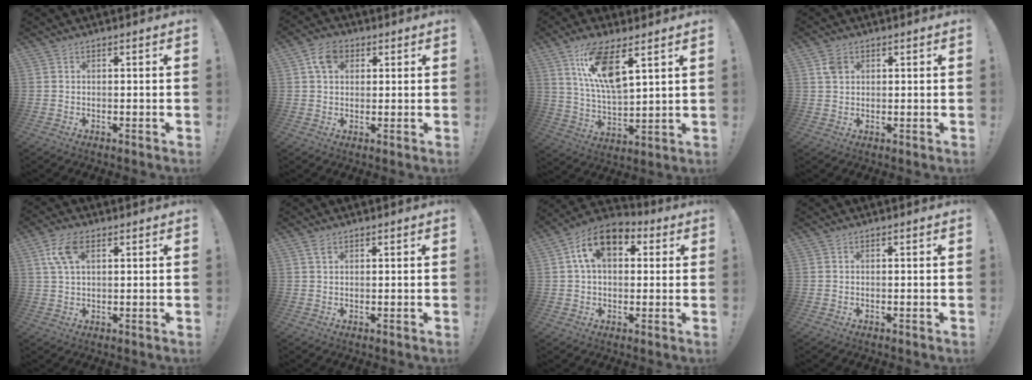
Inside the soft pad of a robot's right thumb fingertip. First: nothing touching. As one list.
[{"total": 7.1, "force": [2.8, 5.1, 4.1], "torque": [-0.065, 0.005, 0.053]}, {"total": 13.8, "force": [7.8, 4.3, 10.6], "torque": [-0.202, -0.031, 0.132]}, {"total": 3.2, "force": [1.5, 2.2, 1.7], "torque": [-0.025, -0.002, 0.030]}, {"total": 8.1, "force": [3.1, 4.1, 6.2], "torque": [-0.111, 0.000, 0.058]}, {"total": 2.0, "force": [1.2, 0.9, 1.2], "torque": [-0.011, -0.005, 0.020]}, {"total": 12.5, "force": [4.7, 7.8, 8.5], "torque": [-0.144, 0.004, 0.089]}, {"total": 0.0}]